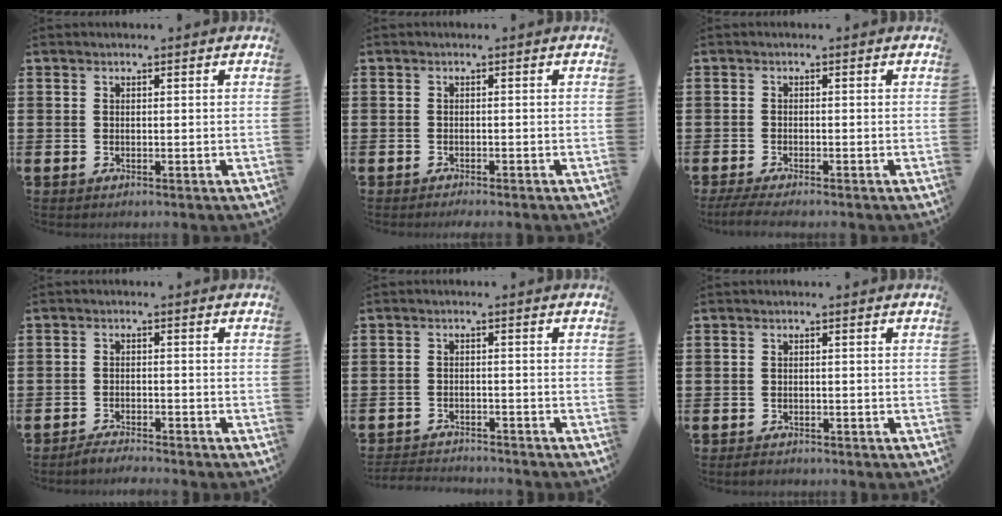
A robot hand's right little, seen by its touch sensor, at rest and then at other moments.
{"total": 0.7, "force": [-0.7, 0.0, 0.1], "torque": [-0.002, -0.002, -0.014]}
{"total": 1.4, "force": [-1.0, 0.1, 1.0], "torque": [-0.016, 0.000, -0.019]}
{"total": 2.1, "force": [-2.1, -0.1, 0.1], "torque": [-0.005, 0.004, -0.043]}
{"total": 2.2, "force": [-2.2, 0.0, -0.2], "torque": [-0.002, 0.003, -0.048]}
{"total": 0.6, "force": [-0.4, 0.3, 0.2], "torque": [-0.006, 0.001, -0.010]}